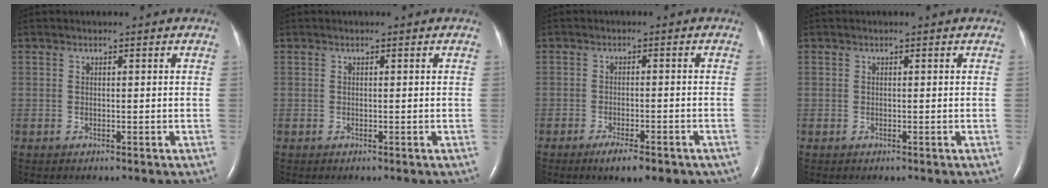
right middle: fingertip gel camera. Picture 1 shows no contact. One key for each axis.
{"total": 0.0}
{"total": 6.5, "fx": -4.5, "fy": 1.7, "fz": 4.3, "tx": -0.056, "ty": -0.008, "tz": -0.057}
{"total": 0.0}